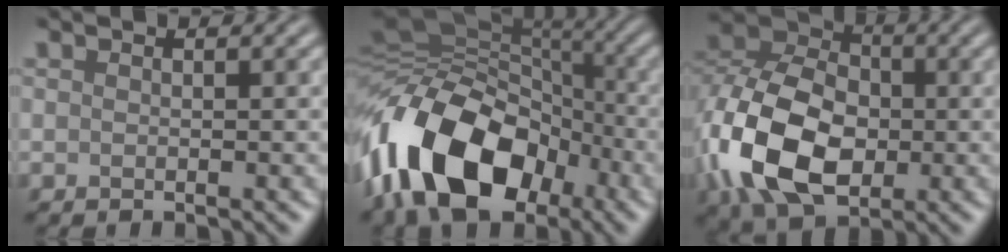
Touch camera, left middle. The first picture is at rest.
{"total": 14.4, "force": [-7.1, 8.6, 9.1], "torque": [-0.176, 0.002, -0.145]}
{"total": 11.8, "force": [-3.2, 7.8, 8.3], "torque": [-0.188, -0.005, -0.073]}